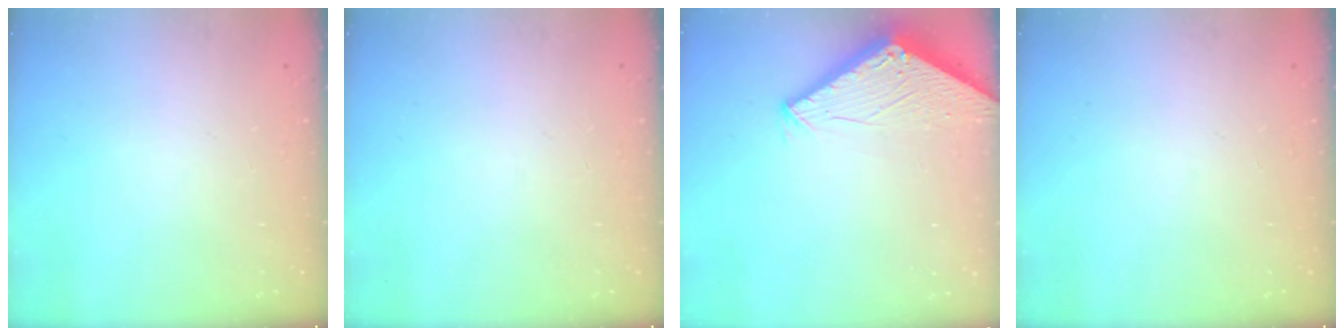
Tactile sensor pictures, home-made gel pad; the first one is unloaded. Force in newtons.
{"total": 0.0}
{"total": 2.8, "press": 2.8, "slide": 0.2}
{"total": 0.0}